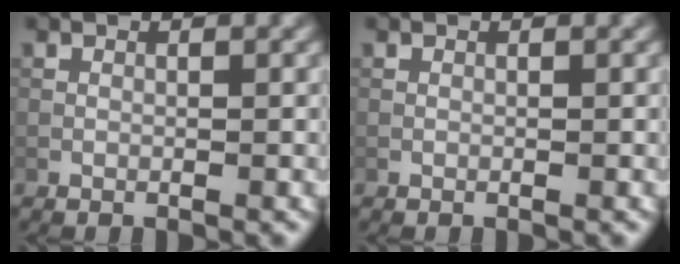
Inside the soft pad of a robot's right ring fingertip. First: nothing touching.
{"total": 0.0}